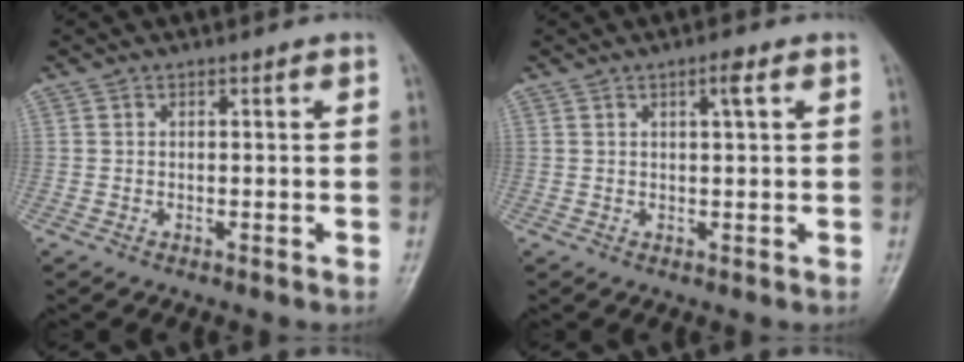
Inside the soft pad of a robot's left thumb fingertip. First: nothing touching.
{"total": 2.3, "force": [1.0, 0.4, 2.0], "torque": [-0.032, -0.002, 0.017]}